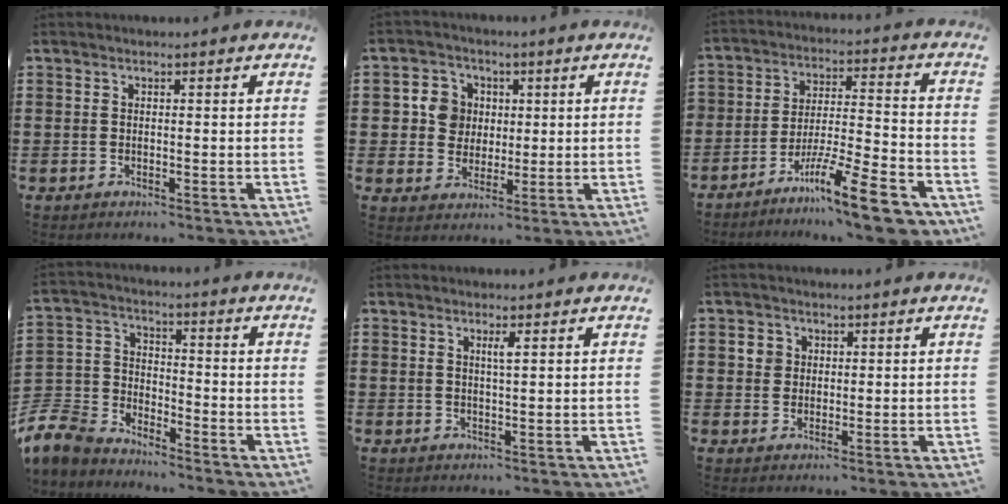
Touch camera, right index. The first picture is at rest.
{"total": 6.0, "force": [0.8, 5.6, 2.0], "torque": [-0.056, 0.016, 0.011]}
{"total": 13.2, "force": [-9.9, 1.6, 8.5], "torque": [-0.123, 0.035, -0.174]}
{"total": 7.2, "force": [-6.6, 2.6, 1.2], "torque": [-0.058, 0.001, -0.141]}
{"total": 1.5, "force": [0.6, 0.1, 1.4], "torque": [-0.028, 0.000, 0.010]}
{"total": 2.3, "force": [0.6, 2.1, 0.7], "torque": [-0.021, 0.010, 0.010]}